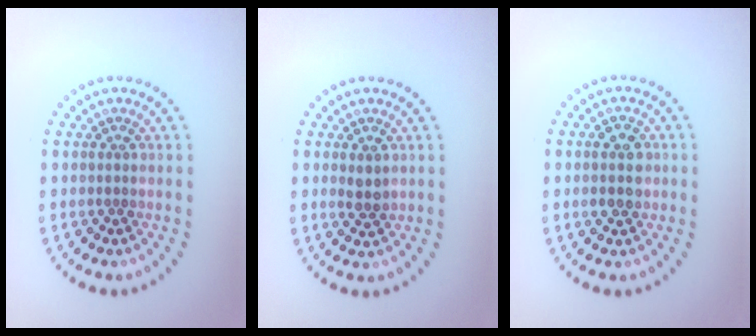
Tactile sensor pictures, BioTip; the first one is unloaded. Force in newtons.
{"total": 1.3, "press": 1.3, "slide": 0.3}
{"total": 2.9, "press": 2.9, "slide": 0.1}